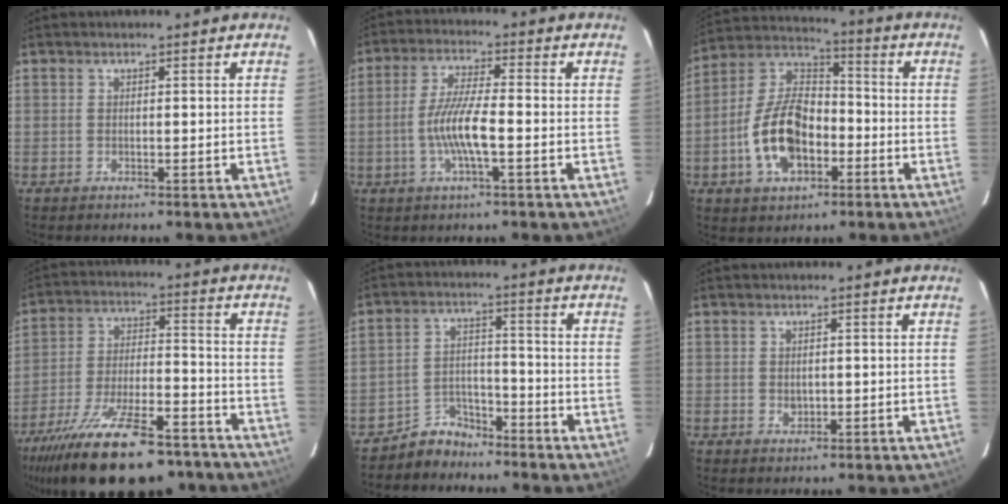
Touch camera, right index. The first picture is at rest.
{"total": 9.6, "force": [-2.9, 1.3, 9.0], "torque": [-0.184, 0.001, -0.057]}
{"total": 14.4, "force": [-4.8, 8.6, 10.6], "torque": [-0.214, 0.022, -0.079]}
{"total": 25.3, "force": [-19.2, 8.4, 14.3], "torque": [-0.271, -0.040, -0.288]}
{"total": 6.2, "force": [-5.4, 3.1, 0.1], "torque": [-0.010, 0.026, -0.092]}
{"total": 1.5, "force": [-0.1, 1.3, 0.8], "torque": [-0.010, 0.002, 0.000]}